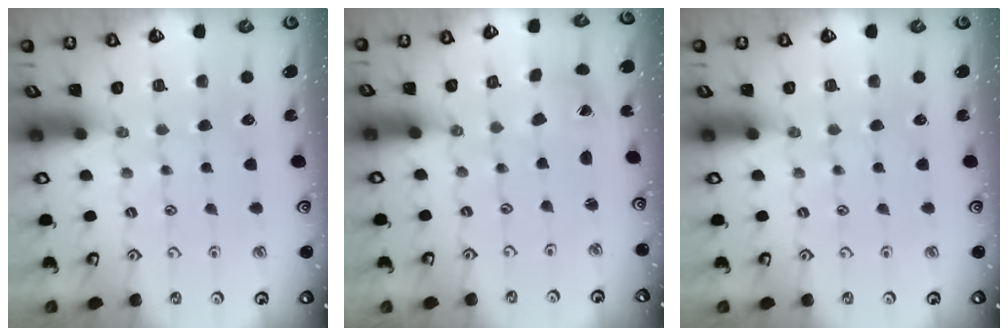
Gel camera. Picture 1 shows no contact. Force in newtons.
{"total": 1.7, "press": 1.6, "slide": 0.2}
{"total": 0.0}